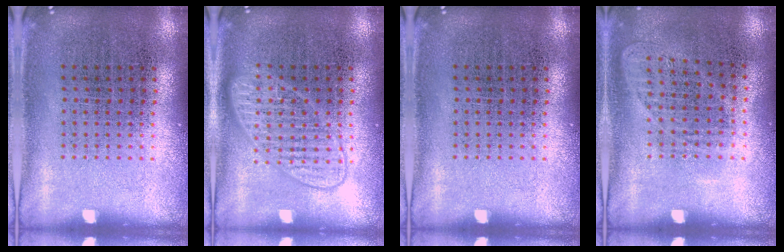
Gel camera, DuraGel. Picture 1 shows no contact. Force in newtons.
{"total": 2.8, "press": 2.7, "slide": 0.4}
{"total": 0.0}
{"total": 0.9, "press": 0.9, "slide": 0.3}